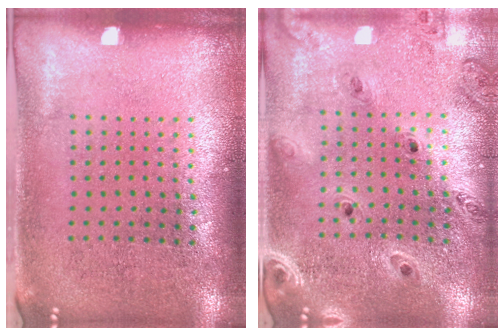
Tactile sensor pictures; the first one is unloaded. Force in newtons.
{"total": 1.3, "press": 1.3, "slide": 0.1}